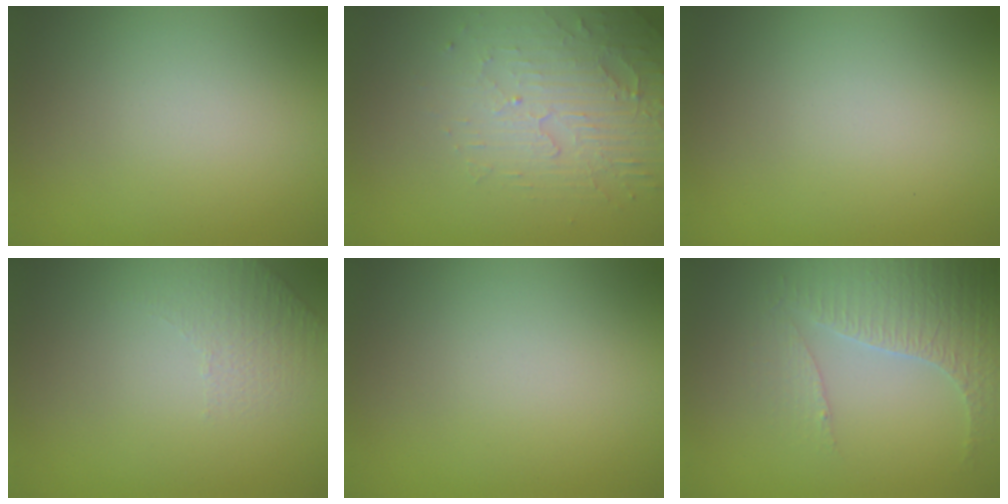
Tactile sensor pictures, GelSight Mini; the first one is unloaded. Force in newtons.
{"total": 5.2, "press": 3.2, "slide": 4.0}
{"total": 0.0}
{"total": 1.3, "press": 0.8, "slide": 1.1}
{"total": 0.0}
{"total": 3.4, "press": 3.4, "slide": 0.5}